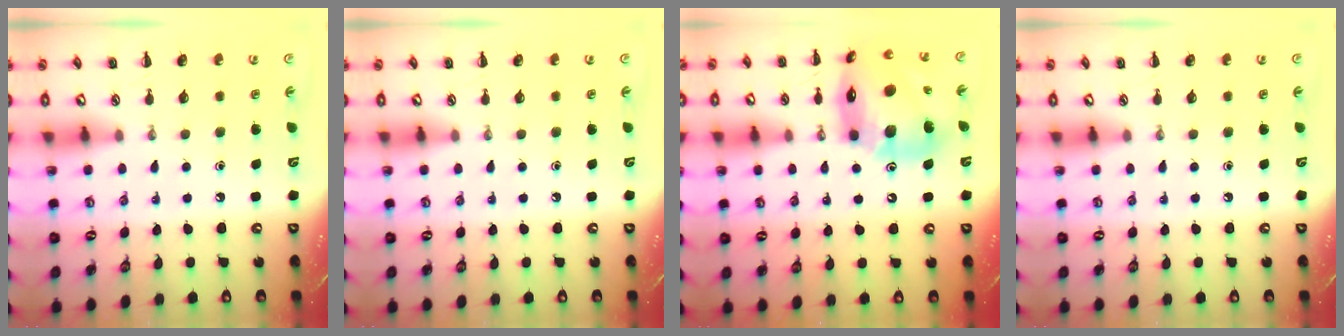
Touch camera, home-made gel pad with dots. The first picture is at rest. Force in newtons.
{"total": 0.0}
{"total": 19.3, "press": 18.8, "slide": 4.3}
{"total": 0.0}